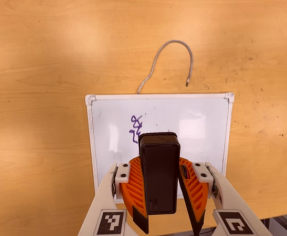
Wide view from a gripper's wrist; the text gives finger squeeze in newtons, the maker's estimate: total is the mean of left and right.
{"total": 9.8, "left": 9.9, "right": 9.7}